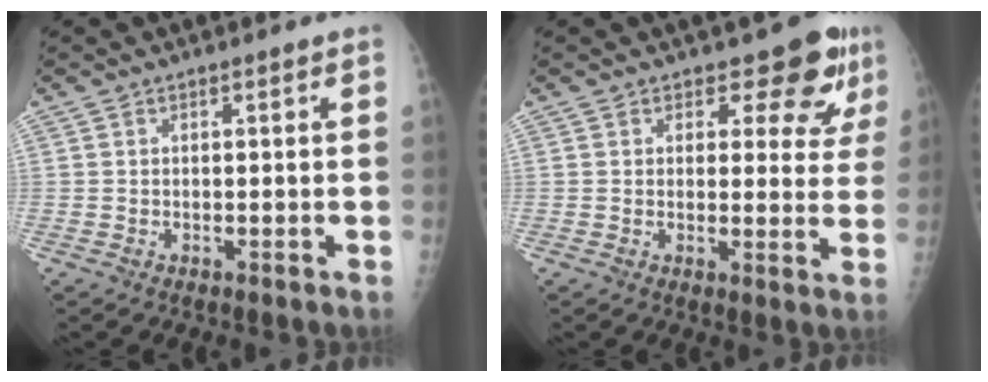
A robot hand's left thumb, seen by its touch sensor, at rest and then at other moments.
{"total": 7.2, "force": [5.4, 3.9, 2.8], "torque": [-0.003, -0.035, 0.053]}